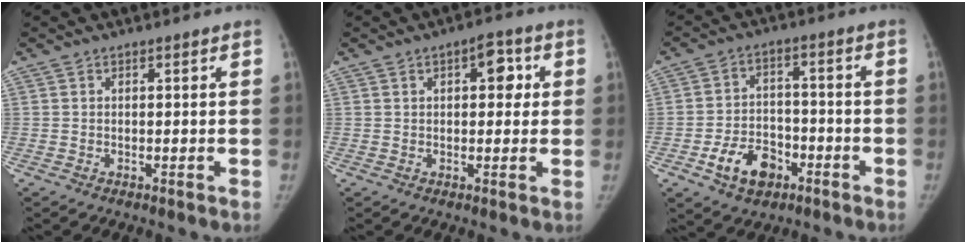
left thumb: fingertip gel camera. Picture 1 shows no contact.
{"total": 5.1, "force": [1.4, 2.8, 4.1], "torque": [-0.030, 0.004, 0.012]}
{"total": 9.6, "force": [-4.6, 6.7, 5.1], "torque": [-0.060, 0.028, -0.074]}